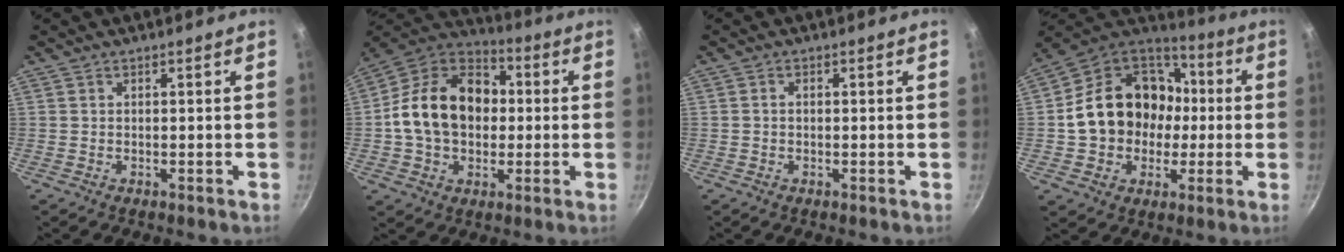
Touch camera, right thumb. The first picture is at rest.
{"total": 19.3, "force": [0.6, 14.3, 12.9], "torque": [-0.194, 0.036, -0.004]}
{"total": 0.9, "force": [-0.1, 0.7, 0.6], "torque": [-0.010, 0.005, -0.002]}
{"total": 21.3, "force": [0.2, 17.3, 12.3], "torque": [-0.183, 0.046, 0.007]}